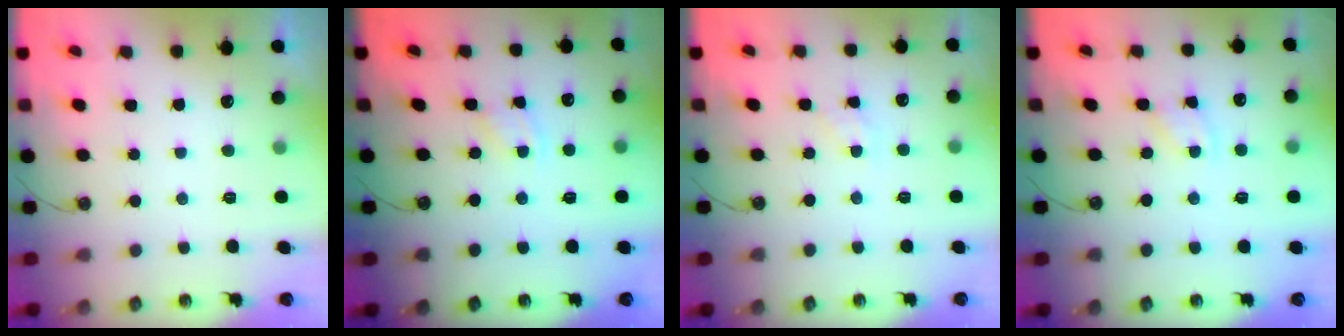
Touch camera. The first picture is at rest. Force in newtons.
{"total": 2.6, "press": 2.6, "slide": 0.4}
{"total": 2.5, "press": 2.5, "slide": 0.1}
{"total": 2.8, "press": 2.8, "slide": 0.4}